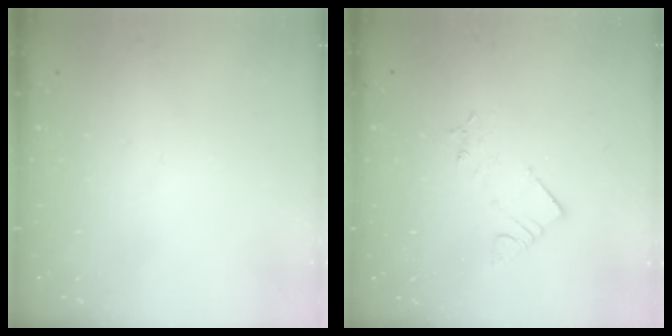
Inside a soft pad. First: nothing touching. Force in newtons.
{"total": 2.8, "press": 2.7, "slide": 0.5}